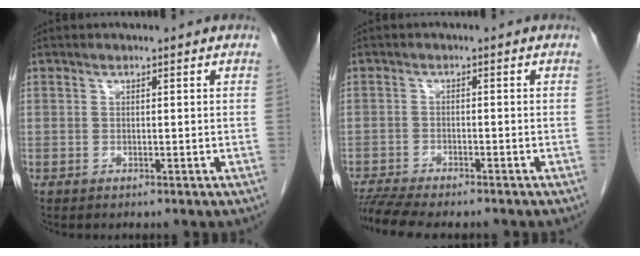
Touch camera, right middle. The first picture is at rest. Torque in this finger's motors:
{"motor_torque": [0.92, -0.78, 0.11, 0.06]}